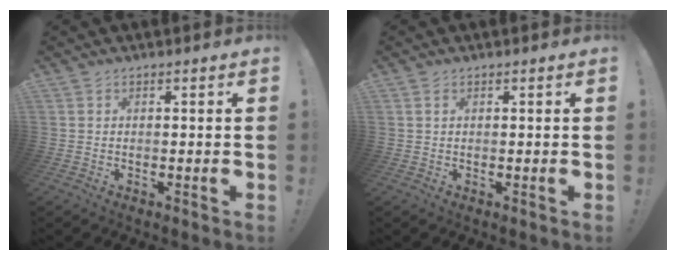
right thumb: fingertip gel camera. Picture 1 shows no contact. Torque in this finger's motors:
{"motor_torque": [0.18, -0.16, -0.45, 0.09, -0.03]}